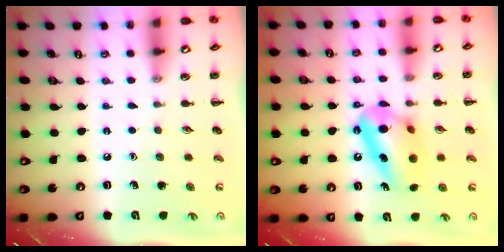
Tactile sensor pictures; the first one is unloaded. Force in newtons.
{"total": 11.5, "press": 11.4, "slide": 1.6}